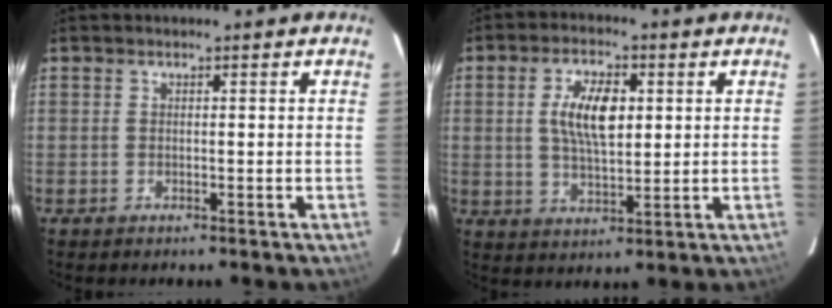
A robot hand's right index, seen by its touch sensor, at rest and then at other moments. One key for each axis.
{"total": 8.9, "fx": 1.8, "fy": 4.0, "fz": 7.8, "tx": -0.146, "ty": 0.008, "tz": 0.034}